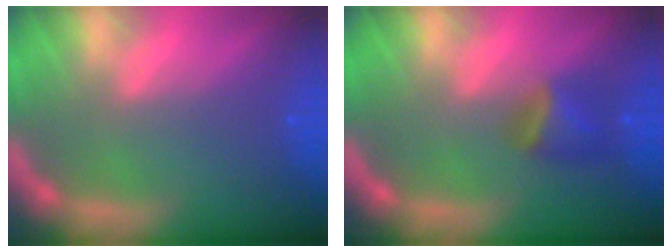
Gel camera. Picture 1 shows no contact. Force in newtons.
{"total": 2.9}